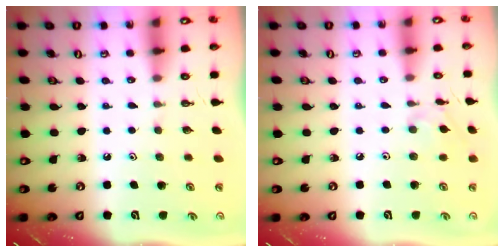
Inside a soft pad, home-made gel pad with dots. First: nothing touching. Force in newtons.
{"total": 4.7, "press": 4.6, "slide": 0.7}